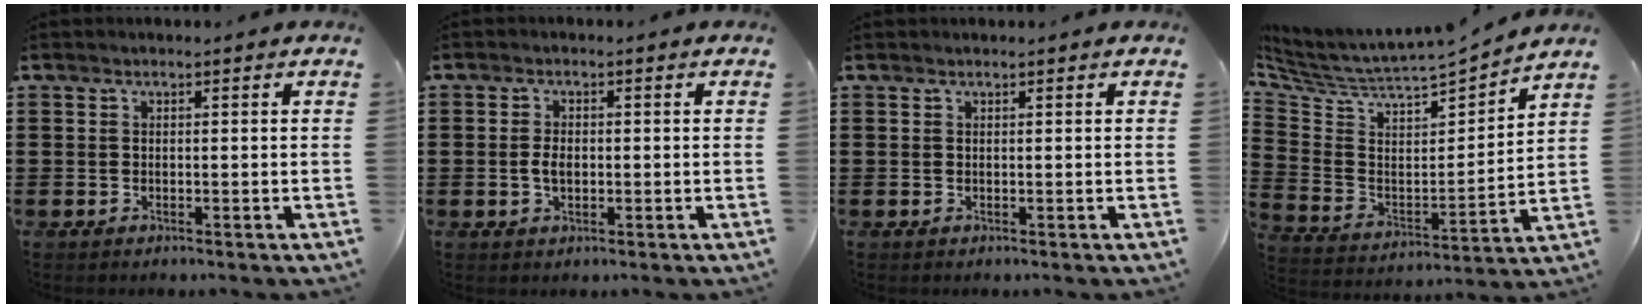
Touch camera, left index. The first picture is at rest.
{"total": 2.4, "force": [-0.3, 1.2, 2.0], "torque": [-0.048, 0.000, -0.009]}
{"total": 0.0}
{"total": 4.4, "force": [4.3, 0.9, 0.6], "torque": [-0.043, -0.053, 0.067]}